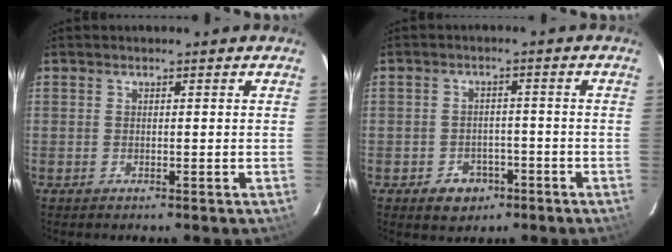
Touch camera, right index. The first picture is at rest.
{"total": 5.3, "force": [-2.9, 4.1, 1.4], "torque": [-0.039, 0.013, -0.027]}